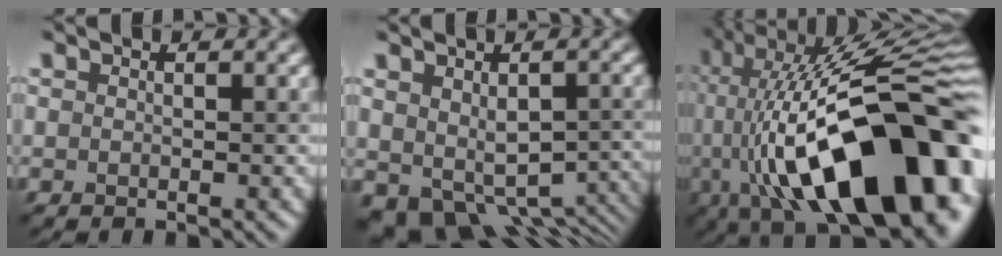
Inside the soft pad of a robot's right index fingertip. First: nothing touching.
{"total": 8.4, "force": [-2.9, 5.3, 5.8], "torque": [-0.092, -0.042, -0.021]}
{"total": 20.7, "force": [-2.0, 8.5, 18.8], "torque": [-0.288, 0.018, -0.029]}